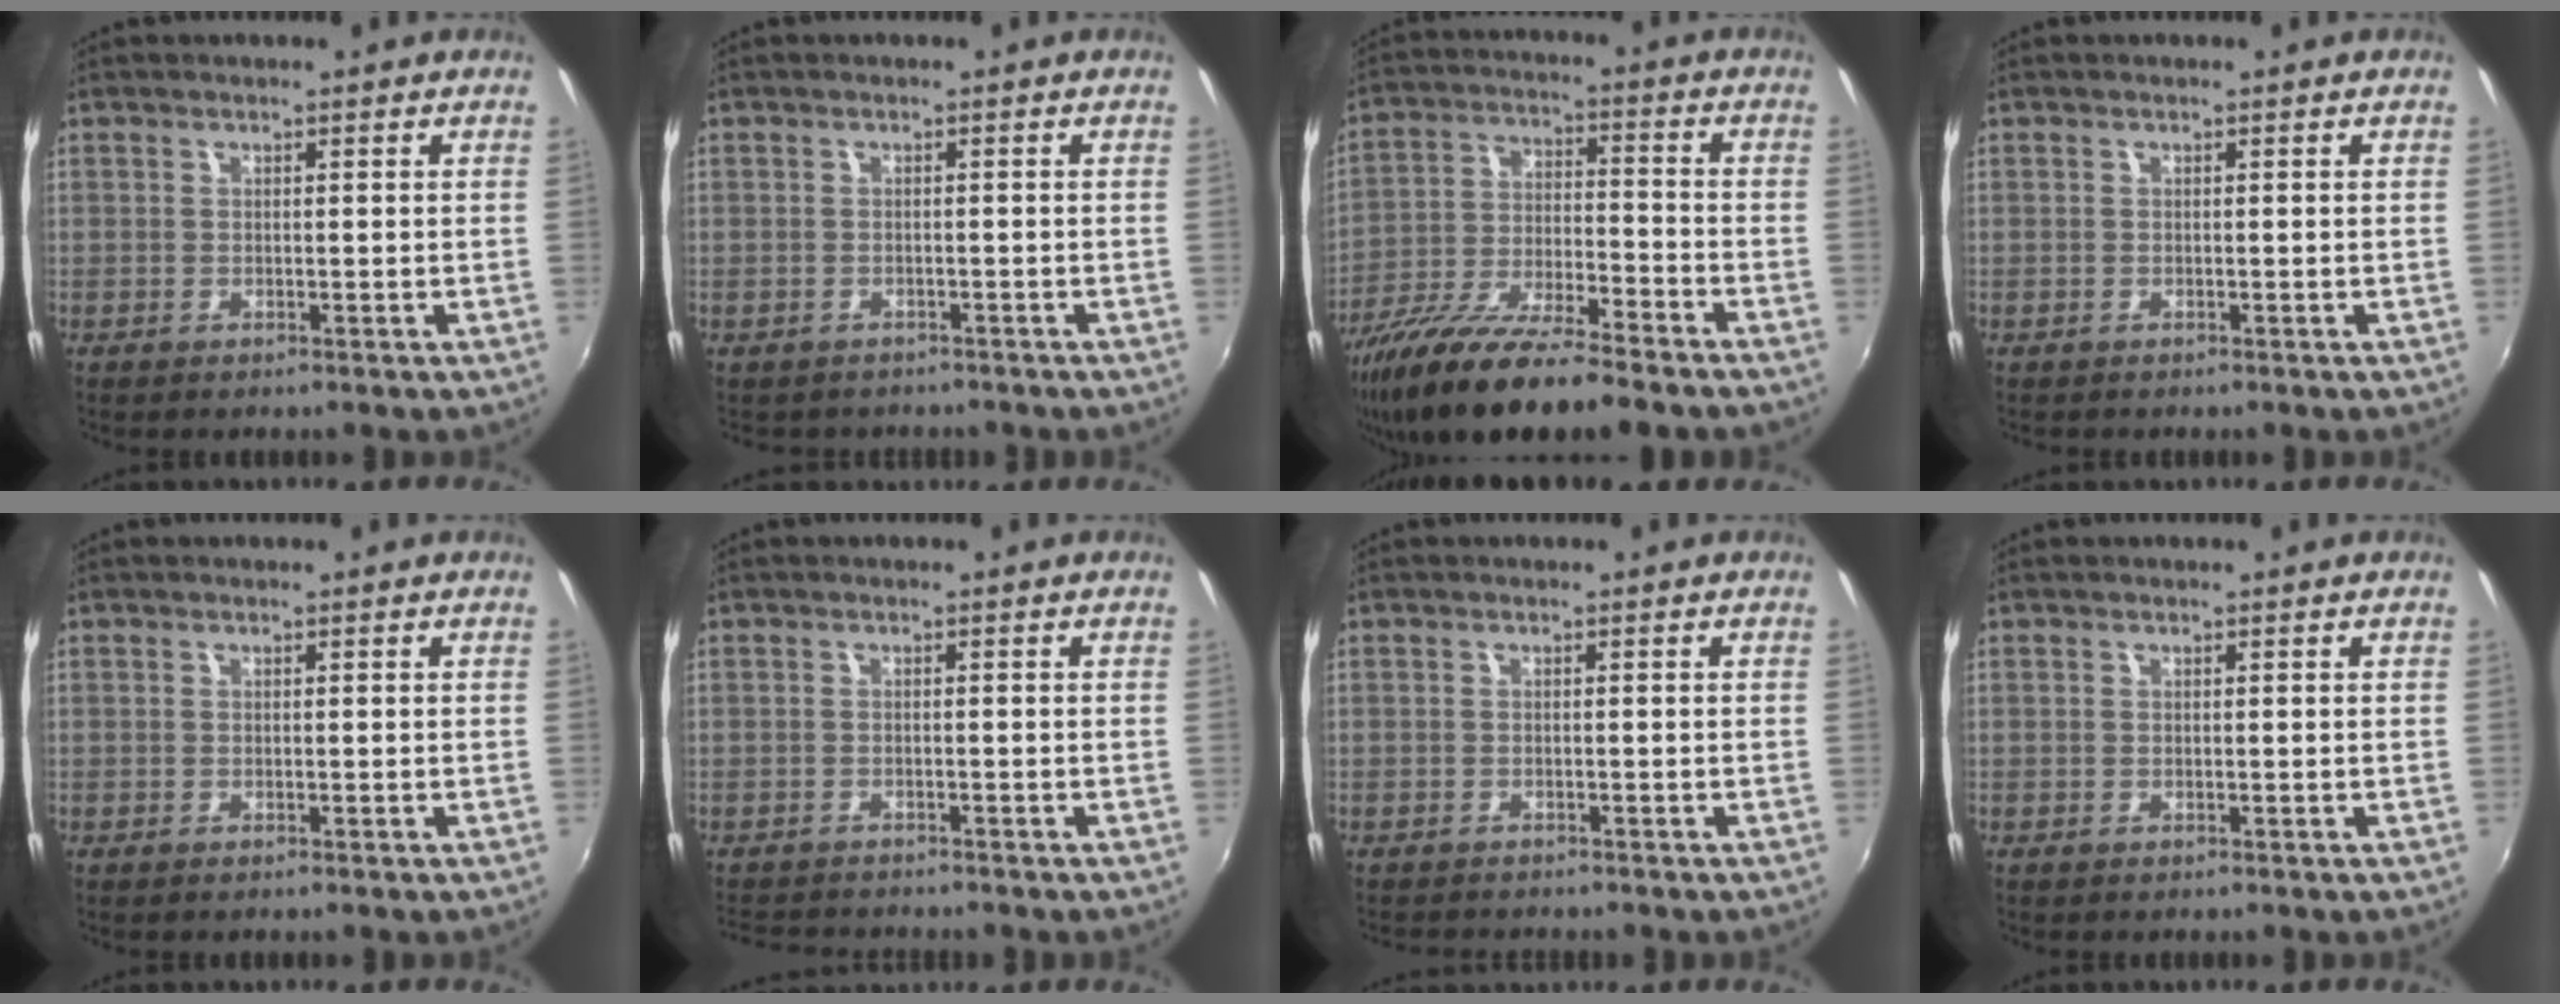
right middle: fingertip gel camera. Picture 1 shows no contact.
{"total": 2.1, "force": [-1.4, 1.6, 0.1], "torque": [-0.010, -0.001, -0.020]}
{"total": 16.9, "force": [-13.0, 2.8, 10.4], "torque": [-0.204, -0.039, -0.230]}
{"total": 0.0}
{"total": 0.0}
{"total": 5.4, "force": [-5.2, 0.9, 1.3], "torque": [-0.039, -0.017, -0.084]}
{"total": 2.0, "force": [-2.0, 0.3, 0.4], "torque": [-0.015, -0.014, -0.032]}
{"total": 0.0}